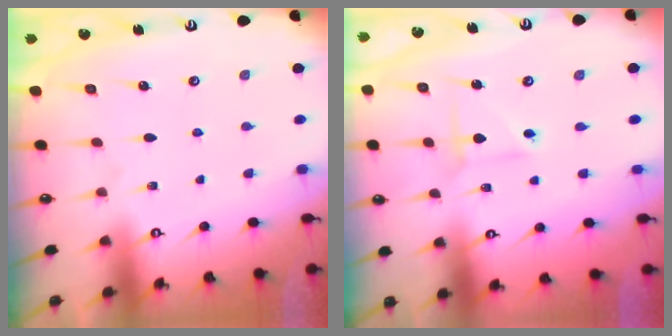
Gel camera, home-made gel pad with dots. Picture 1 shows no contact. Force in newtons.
{"total": 3.0, "press": 3.0, "slide": 0.3}